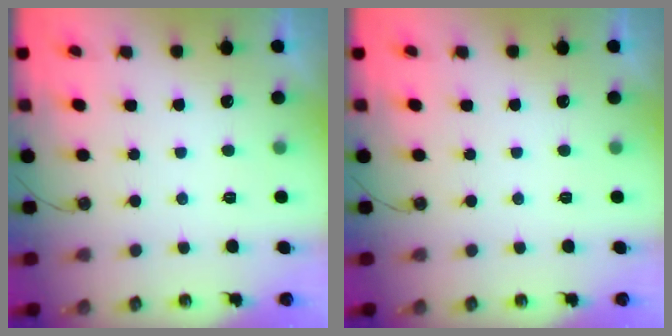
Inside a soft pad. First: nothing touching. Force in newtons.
{"total": 0.0}